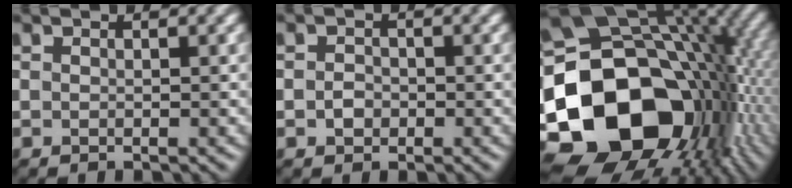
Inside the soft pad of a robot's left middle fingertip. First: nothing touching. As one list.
[{"total": 1.2, "force": [-0.3, 1.0, 0.6], "torque": [-0.012, -0.002, -0.009]}, {"total": 20.7, "force": [-4.3, 15.7, 12.8], "torque": [-0.246, -0.010, -0.063]}]